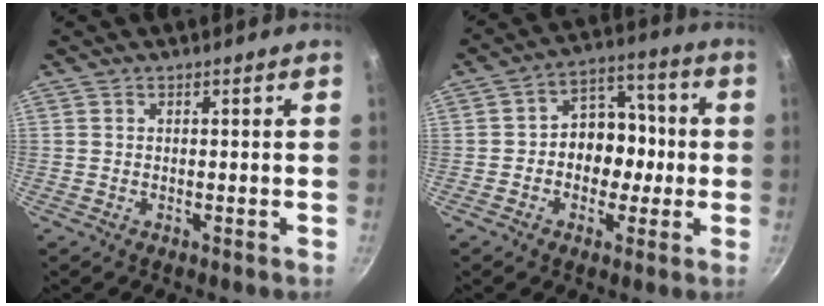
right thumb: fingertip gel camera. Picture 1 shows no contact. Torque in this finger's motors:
{"motor_torque": [-0.55, 0.32, 0.26, 0.62, 0.03]}